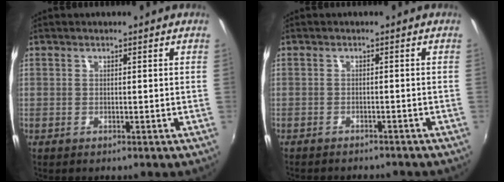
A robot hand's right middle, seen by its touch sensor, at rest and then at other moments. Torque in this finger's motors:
{"motor_torque": [1.07, -1.07, 0.17, 0.05]}